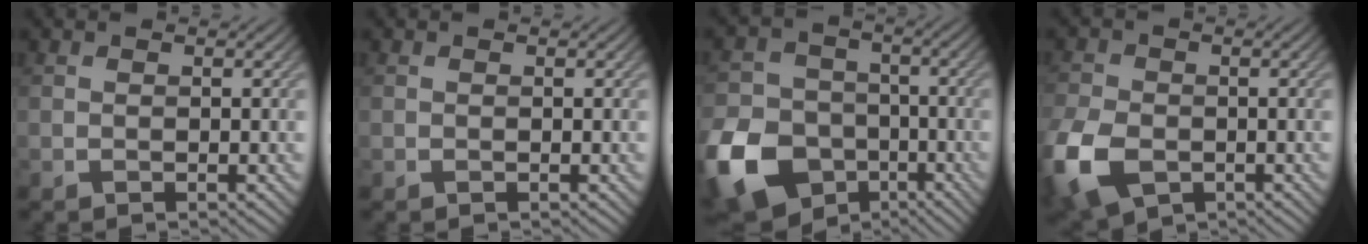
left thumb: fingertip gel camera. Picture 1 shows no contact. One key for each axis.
{"total": 0.0}
{"total": 14.9, "fx": -7.0, "fy": 11.2, "fz": 6.9, "tx": -0.204, "ty": -0.049, "tz": -0.132}
{"total": 10.1, "fx": -4.0, "fy": 6.7, "fz": 6.4, "tx": -0.182, "ty": -0.029, "tz": -0.074}